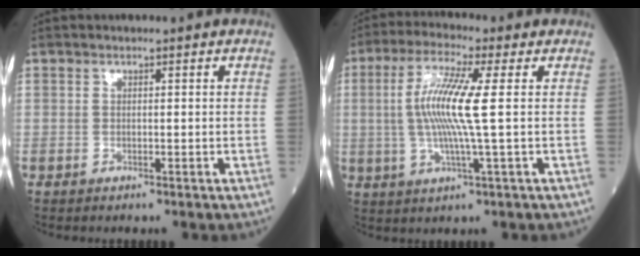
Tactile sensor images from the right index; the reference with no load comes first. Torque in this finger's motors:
{"motor_torque": [1.06, -0.01, 0.76, 0.21]}